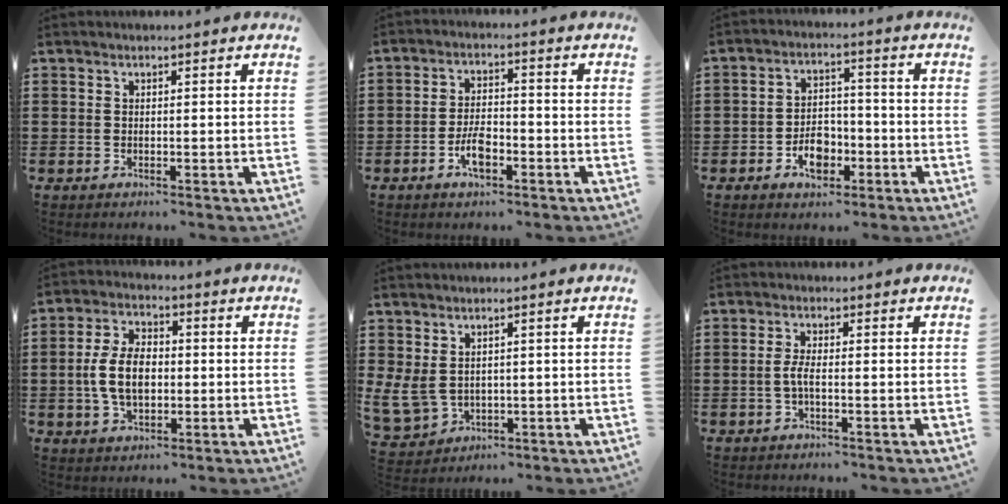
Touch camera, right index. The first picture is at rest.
{"total": 4.6, "force": [-2.2, 2.0, 3.5], "torque": [-0.078, -0.001, -0.044]}
{"total": 5.3, "force": [-2.5, 3.4, 3.3], "torque": [-0.036, 0.004, -0.045]}
{"total": 7.9, "force": [-0.6, 4.7, 6.3], "torque": [-0.145, 0.006, -0.016]}
{"total": 4.5, "force": [1.1, 3.7, 2.3], "torque": [-0.083, -0.003, 0.017]}
{"total": 2.5, "force": [-0.8, 0.2, 2.4], "torque": [-0.066, -0.009, -0.022]}